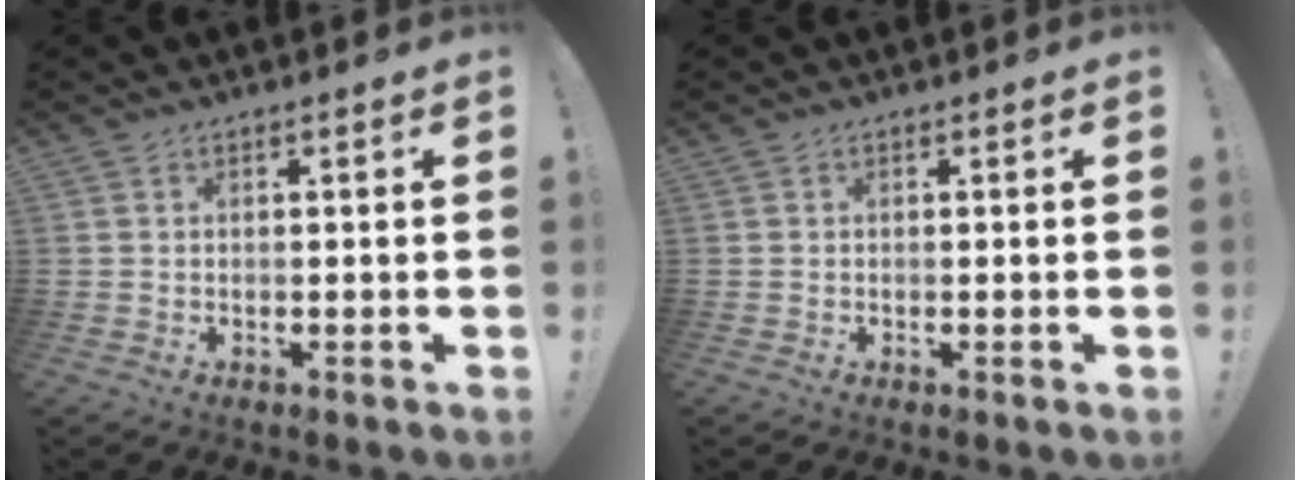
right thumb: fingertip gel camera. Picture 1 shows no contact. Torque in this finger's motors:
{"motor_torque": [0.08, -0.49, -0.26, 0.18, 0.05]}